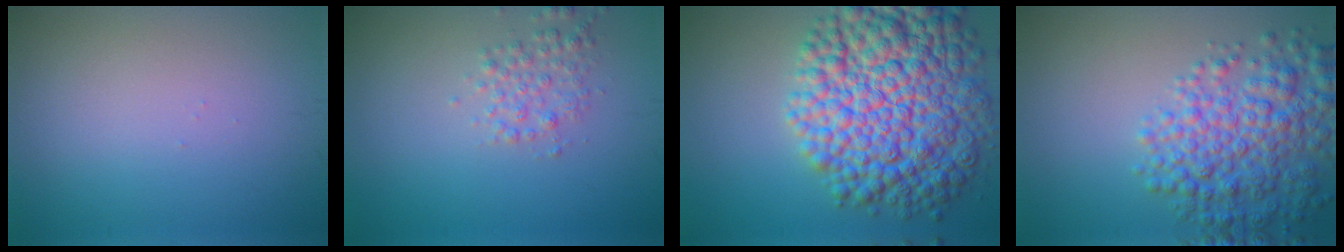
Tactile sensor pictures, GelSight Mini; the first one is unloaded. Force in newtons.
{"total": 2.0, "press": 2.0, "slide": 0.1}
{"total": 14.0, "press": 14.0, "slide": 0.2}
{"total": 6.6, "press": 6.6, "slide": 0.2}